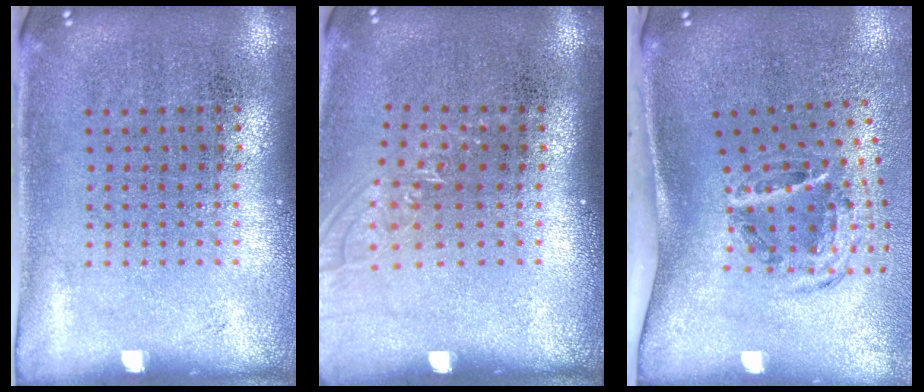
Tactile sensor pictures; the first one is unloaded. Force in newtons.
{"total": 1.1, "press": 0.9, "slide": 0.6}
{"total": 1.9, "press": 1.2, "slide": 1.4}